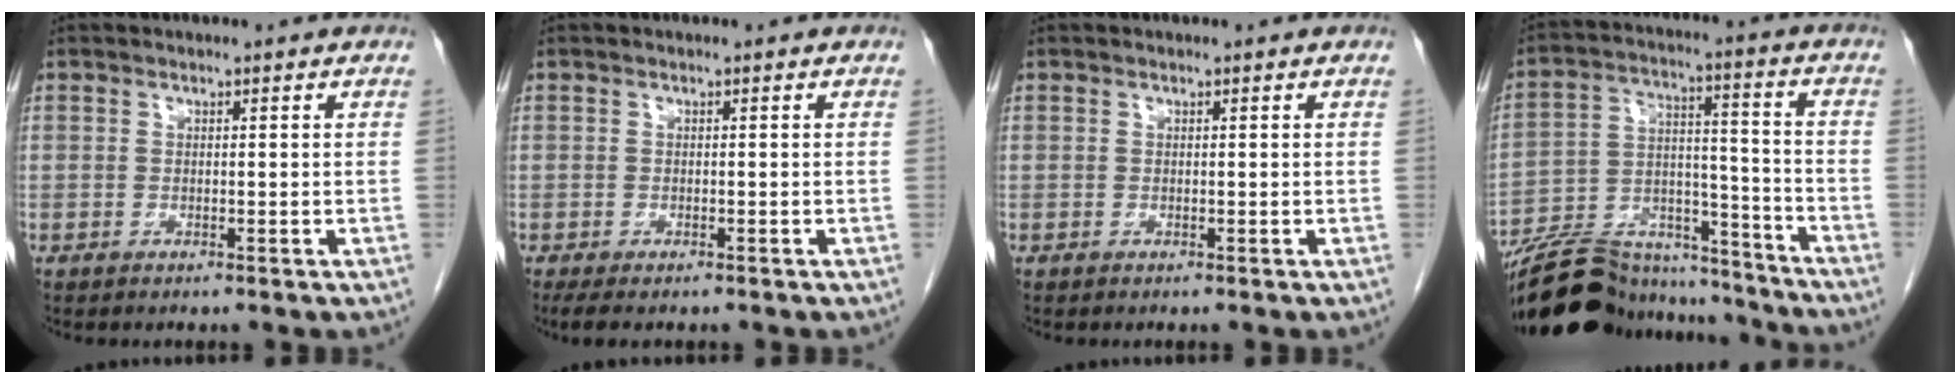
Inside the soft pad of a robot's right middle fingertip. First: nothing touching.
{"total": 3.5, "force": [-2.6, 1.2, 2.0], "torque": [-0.030, -0.010, -0.036]}
{"total": 0.0}
{"total": 22.1, "force": [-20.4, 5.6, 6.5], "torque": [-0.144, 0.012, -0.318]}